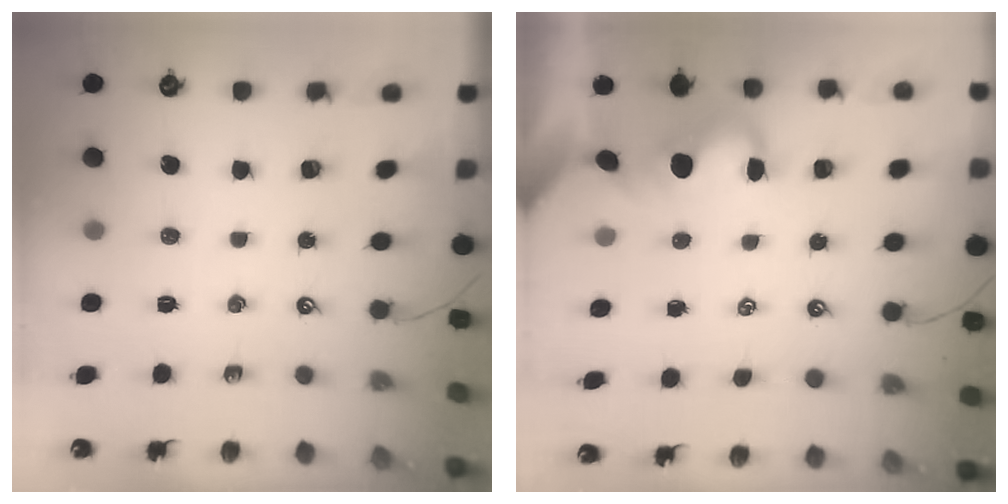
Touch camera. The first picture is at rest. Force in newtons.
{"total": 1.5, "press": 1.4, "slide": 0.6}